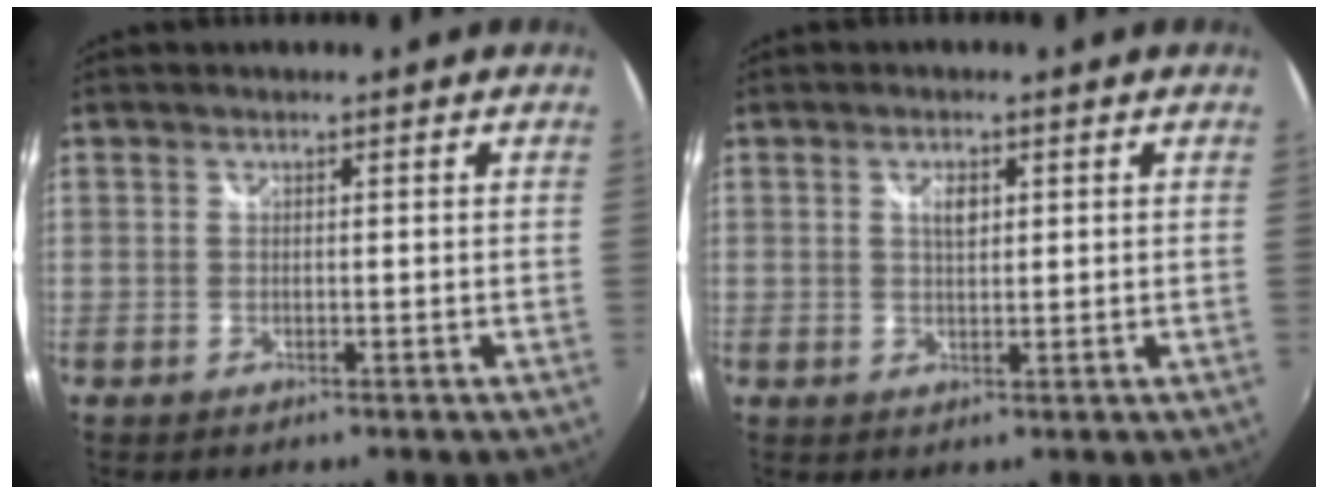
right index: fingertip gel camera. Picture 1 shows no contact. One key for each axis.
{"total": 2.5, "fx": 0.9, "fy": 1.1, "fz": 2.0, "tx": -0.034, "ty": 0.004, "tz": 0.015}